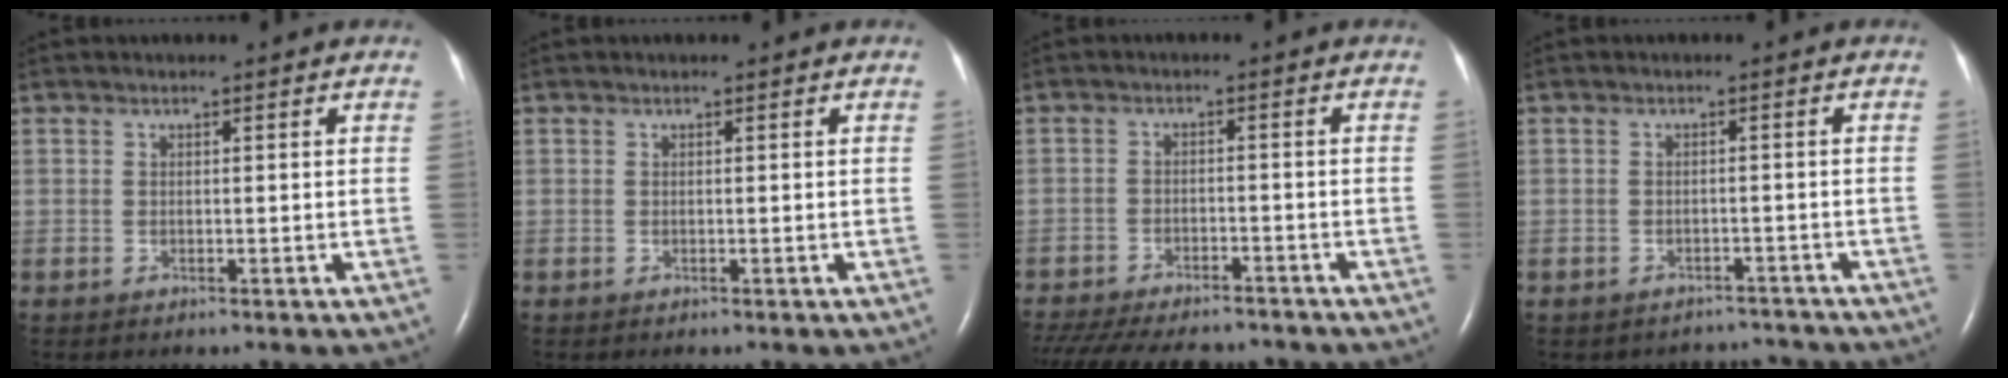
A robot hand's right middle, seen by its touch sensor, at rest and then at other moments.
{"total": 0.0}
{"total": 17.8, "force": [-15.4, 5.2, 7.2], "torque": [-0.190, -0.024, -0.217]}
{"total": 3.8, "force": [-3.5, 1.2, -0.9], "torque": [0.010, 0.014, -0.045]}